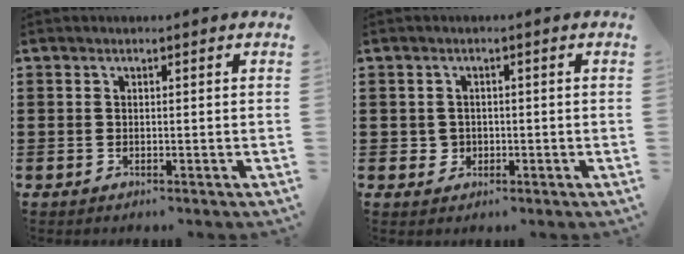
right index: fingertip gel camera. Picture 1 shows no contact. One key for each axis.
{"total": 1.6, "fx": -0.3, "fy": 1.5, "fz": 0.5, "tx": -0.016, "ty": 0.002, "tz": -0.006}